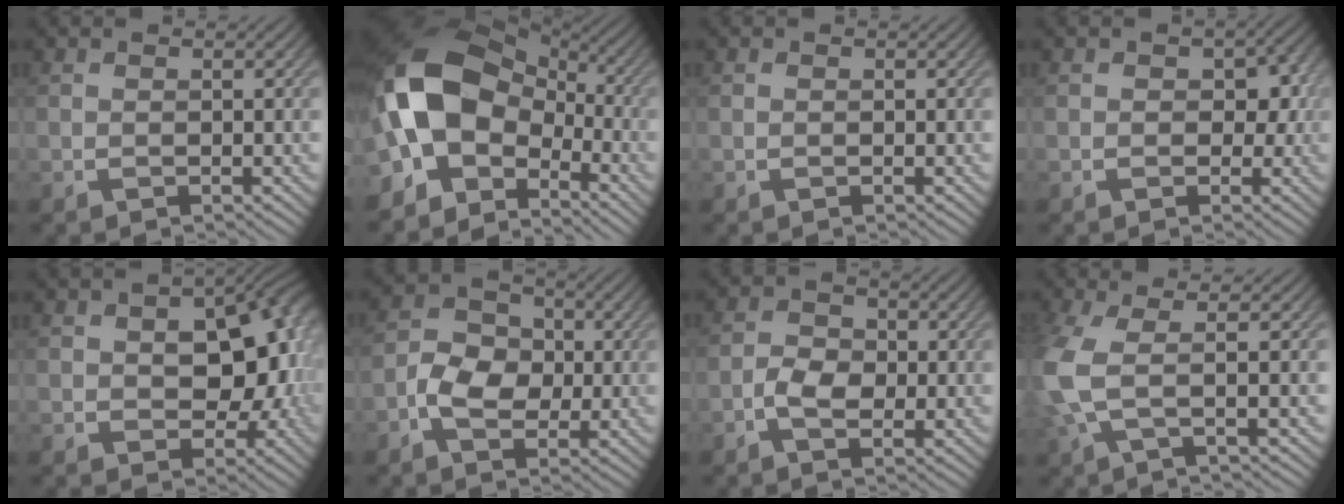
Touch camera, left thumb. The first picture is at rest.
{"total": 15.5, "force": [-2.2, 10.4, 11.4], "torque": [-0.250, 0.004, -0.061]}
{"total": 0.0}
{"total": 3.3, "force": [0.0, 2.6, 1.9], "torque": [-0.023, -0.001, -0.003]}
{"total": 12.9, "force": [0.2, 8.2, 9.9], "torque": [-0.104, 0.005, 0.006]}
{"total": 5.8, "force": [-1.2, 4.3, 3.6], "torque": [-0.070, 0.006, -0.031]}
{"total": 3.5, "force": [-1.0, 2.3, 2.4], "torque": [-0.050, 0.005, -0.025]}
{"total": 5.8, "force": [0.1, 1.5, 5.6], "torque": [-0.130, 0.003, -0.009]}